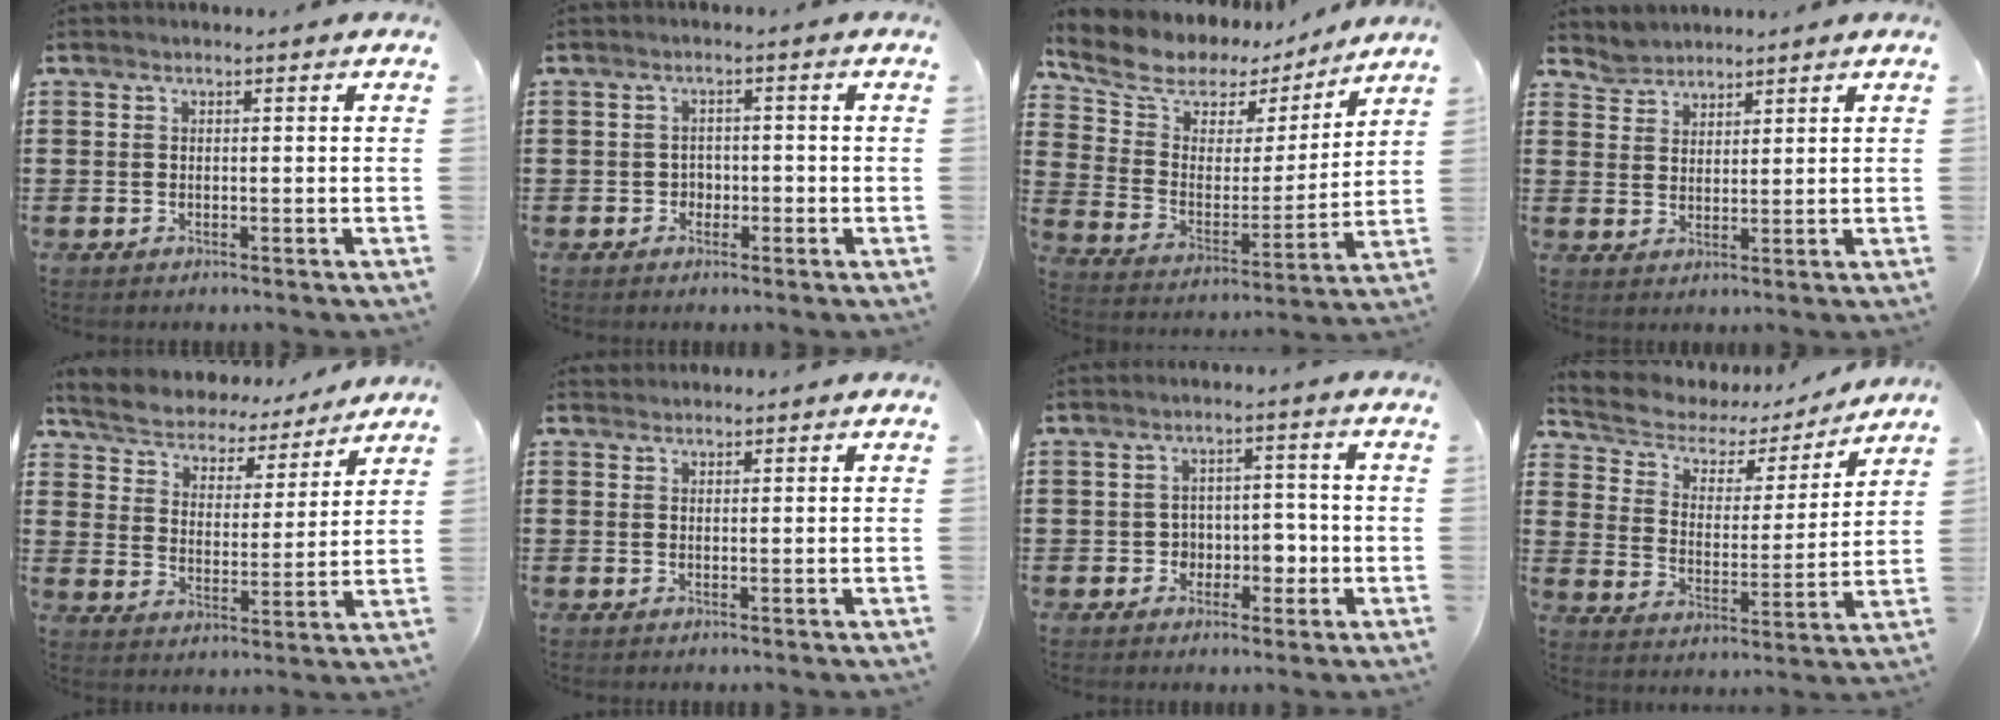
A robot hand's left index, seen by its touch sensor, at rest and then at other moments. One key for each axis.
{"total": 1.8, "fx": -0.8, "fy": 1.5, "fz": 0.5, "tx": -0.016, "ty": 0.001, "tz": -0.021}
{"total": 7.5, "fx": 5.8, "fy": 4.4, "fz": 2.0, "tx": -0.080, "ty": -0.033, "tz": 0.101}
{"total": 3.0, "fx": 2.8, "fy": 1.0, "fz": -0.5, "tx": -0.003, "ty": -0.002, "tz": 0.055}
{"total": 5.1, "fx": 5.1, "fy": 0.7, "fz": 0.2, "tx": -0.034, "ty": -0.039, "tz": 0.084}
{"total": 1.0, "fx": 1.0, "fy": 0.3, "fz": 0.0, "tx": -0.002, "ty": 0.000, "tz": 0.020}
{"total": 4.2, "fx": -1.0, "fy": 3.7, "fz": 1.8, "tx": -0.040, "ty": 0.004, "tz": -0.026}
{"total": 4.2, "fx": 3.3, "fy": 2.4, "fz": 0.9, "tx": -0.045, "ty": -0.022, "tz": 0.048}